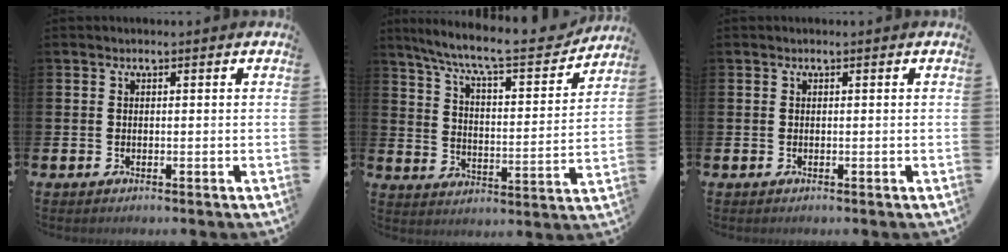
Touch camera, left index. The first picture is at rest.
{"total": 9.5, "force": [8.4, 1.3, 4.2], "torque": [-0.110, -0.054, 0.140]}
{"total": 0.0}